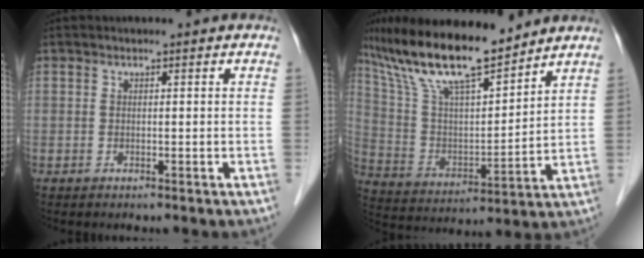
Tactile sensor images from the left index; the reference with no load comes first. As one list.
[{"total": 17.3, "force": [14.1, 3.0, 9.6], "torque": [-0.183, 0.011, 0.264]}]